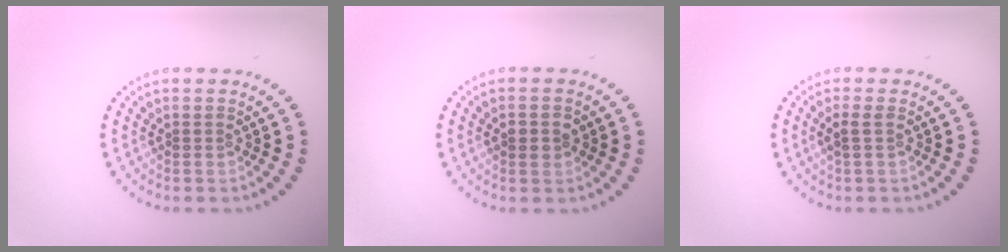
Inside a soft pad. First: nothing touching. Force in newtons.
{"total": 2.0, "press": 2.0, "slide": 0.1}
{"total": 1.2, "press": 1.0, "slide": 0.6}